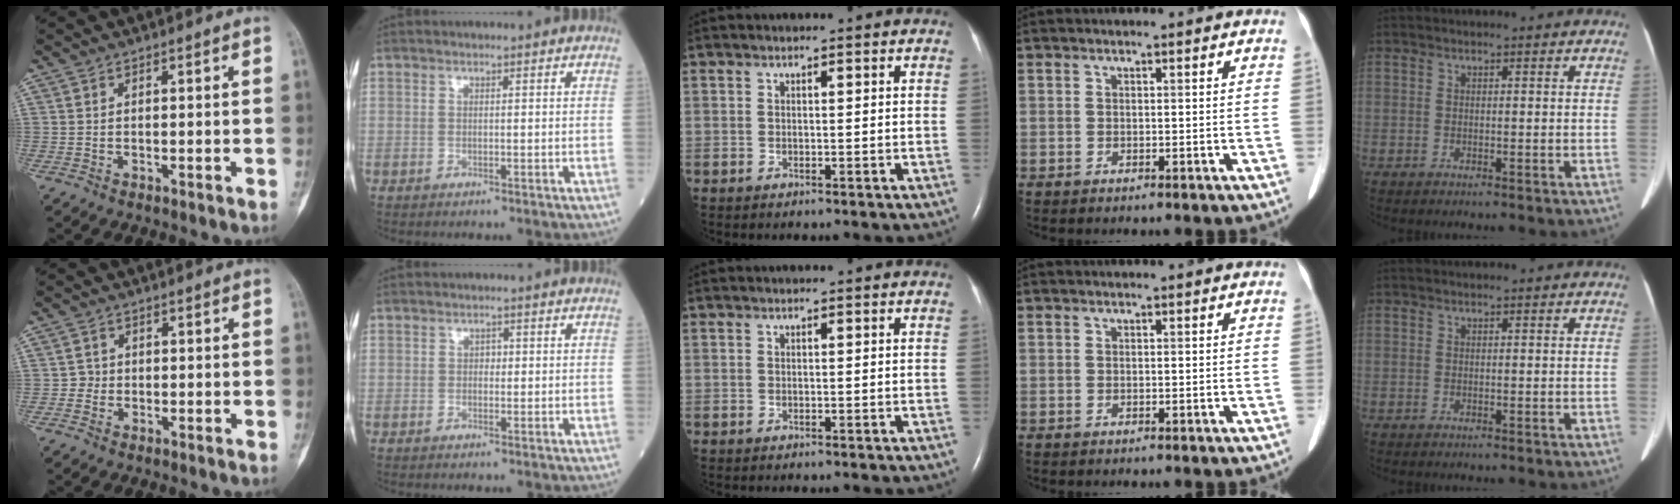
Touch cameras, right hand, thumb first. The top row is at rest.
{"thumb": {"total": 1.5, "force": [-0.3, 1.5, 0.0], "torque": [0.011, 0.008, -0.010]}, "index": {"total": 0.6, "force": [0.0, 0.5, 0.4], "torque": [-0.004, 0.002, -0.001]}}